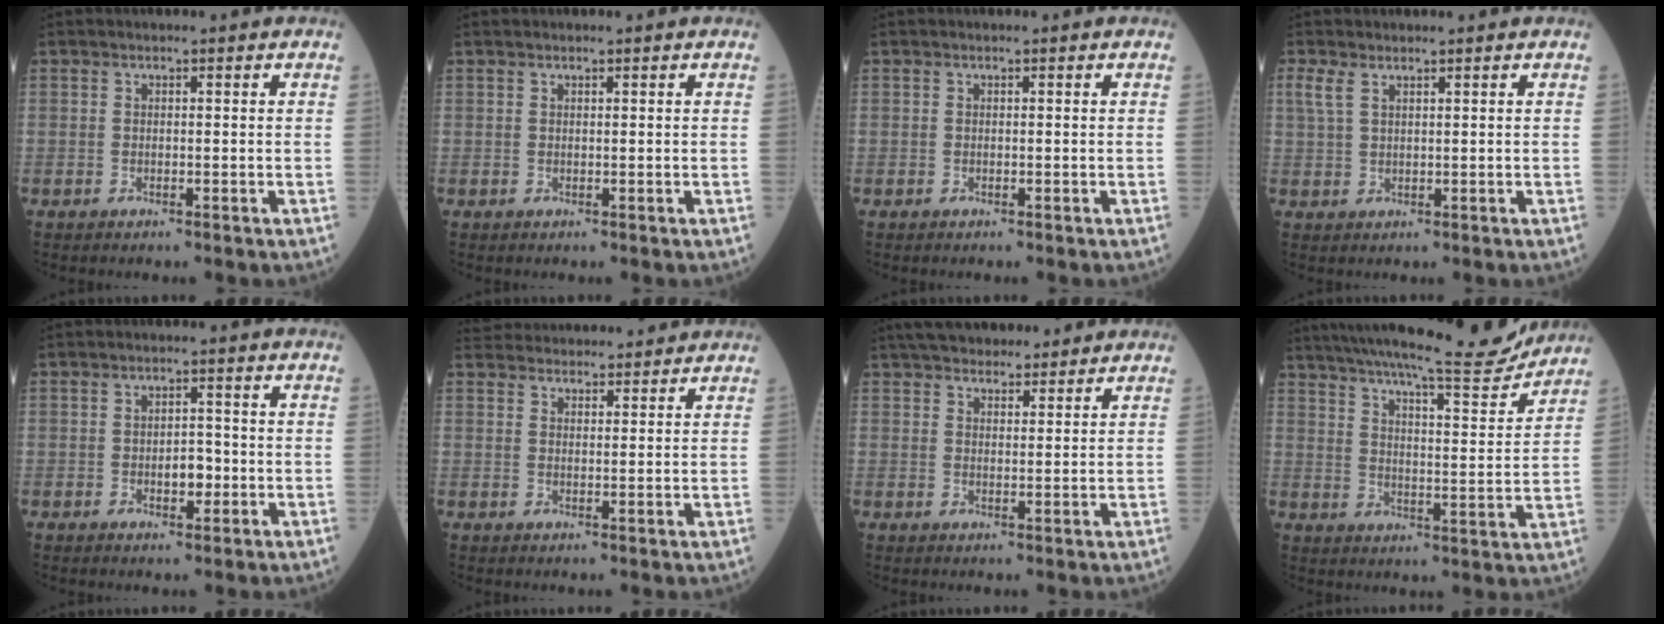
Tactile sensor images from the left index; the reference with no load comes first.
{"total": 0.0}
{"total": 0.0}
{"total": 2.0, "force": [1.2, 0.7, 1.4], "torque": [-0.043, 0.007, 0.033]}
{"total": 3.0, "force": [-1.2, 1.5, 2.3], "torque": [-0.033, -0.001, -0.017]}
{"total": 11.9, "force": [11.5, 1.9, 2.5], "torque": [-0.040, 0.034, 0.163]}
{"total": 11.3, "force": [10.0, 3.0, 4.3], "torque": [-0.059, 0.026, 0.149]}
{"total": 19.5, "force": [18.0, 1.0, 7.5], "torque": [-0.130, -0.032, 0.250]}